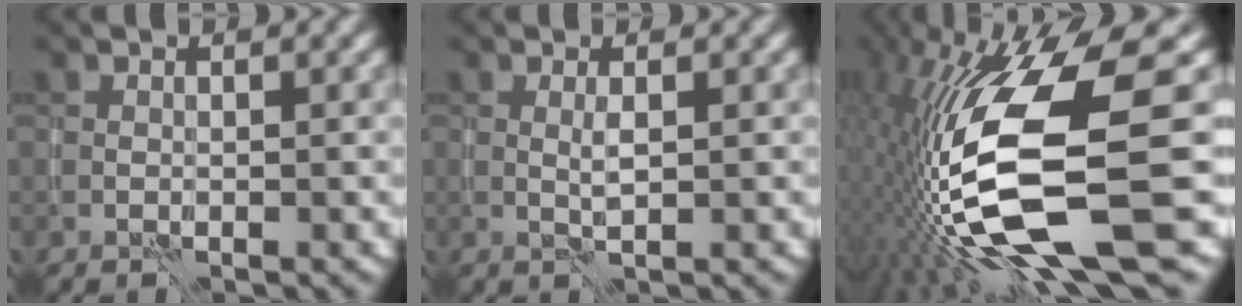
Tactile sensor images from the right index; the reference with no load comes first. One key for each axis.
{"total": 0.9, "fx": 0.1, "fy": 0.0, "fz": 0.9, "tx": -0.022, "ty": 0.000, "tz": 0.003}
{"total": 15.1, "fx": -2.7, "fy": 4.3, "fz": 14.2, "tx": -0.284, "ty": -0.008, "tz": -0.035}